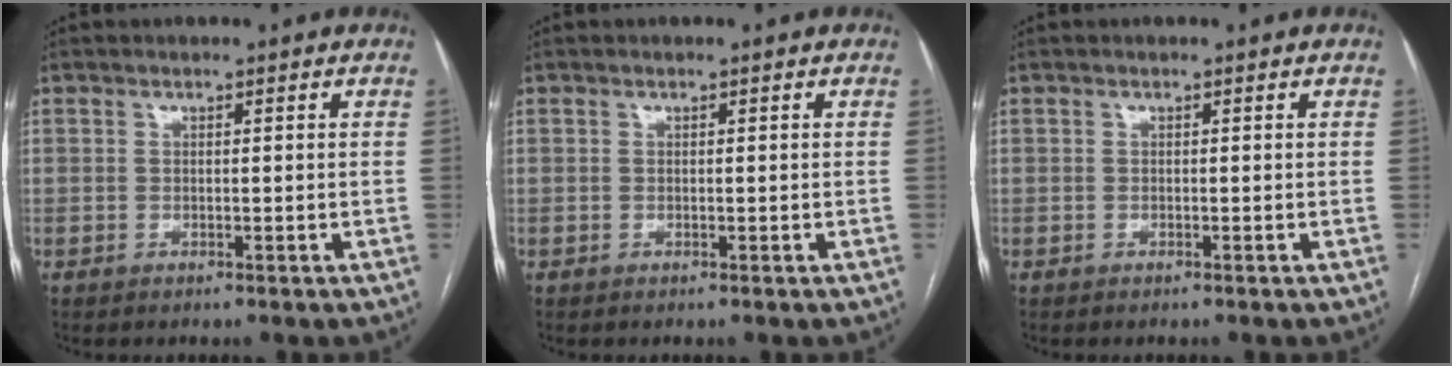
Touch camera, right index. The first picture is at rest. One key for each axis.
{"total": 0.0}
{"total": 0.0}